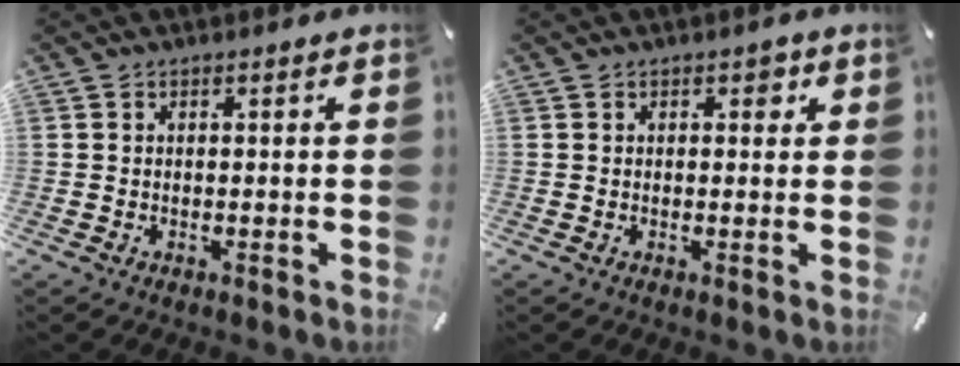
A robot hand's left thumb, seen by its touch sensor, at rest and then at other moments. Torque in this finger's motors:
{"motor_torque": [0.08, 0.07, 0.00, -0.36, 0.00]}